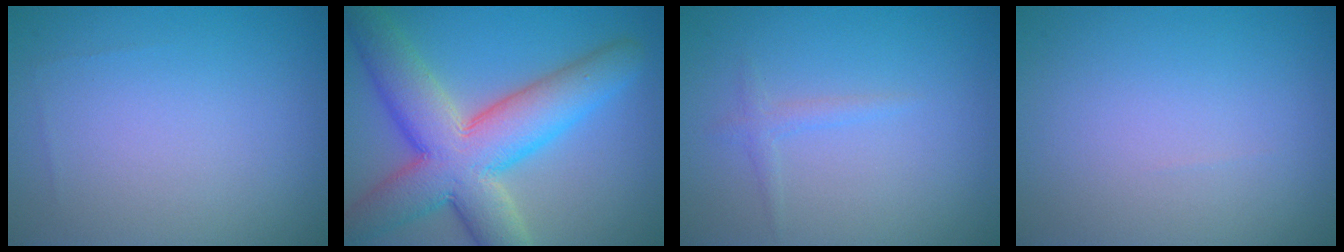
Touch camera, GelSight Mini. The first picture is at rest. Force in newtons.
{"total": 10.9, "press": 10.9, "slide": 0.6}
{"total": 0.6, "press": 0.6, "slide": 0.1}
{"total": 0.0}